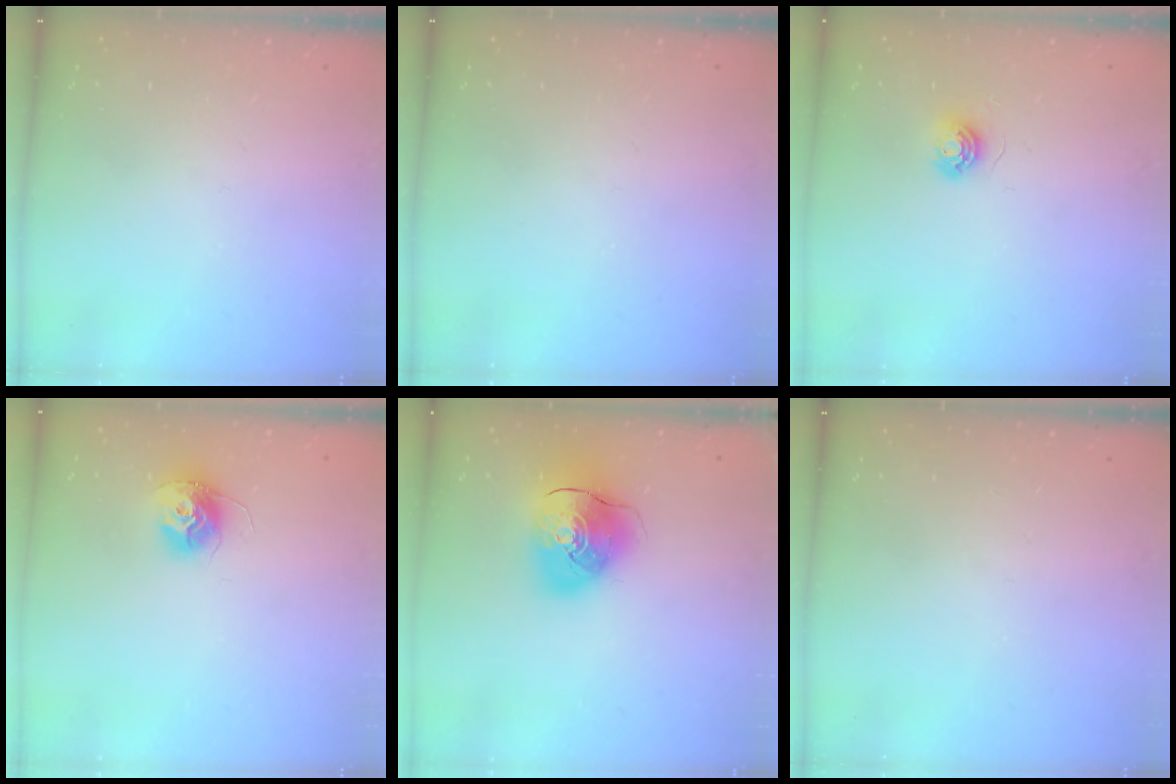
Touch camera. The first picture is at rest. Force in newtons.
{"total": 0.0}
{"total": 5.6, "press": 5.6, "slide": 0.3}
{"total": 11.1, "press": 11.1, "slide": 0.9}
{"total": 12.5, "press": 12.3, "slide": 2.1}
{"total": 0.0}